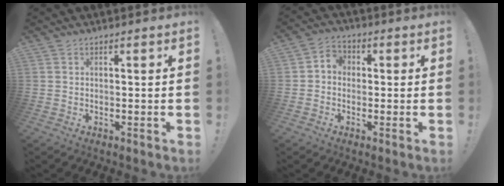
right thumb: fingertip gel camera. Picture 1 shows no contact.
{"total": 4.4, "force": [-1.0, 3.7, 2.1], "torque": [-0.038, 0.014, -0.016]}